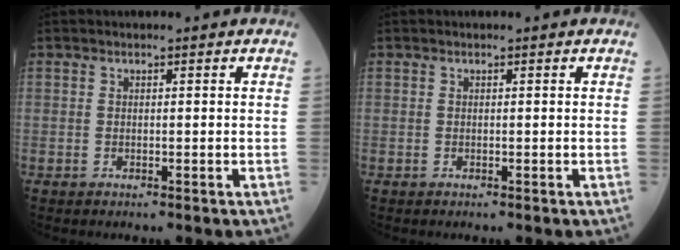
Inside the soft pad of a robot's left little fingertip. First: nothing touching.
{"total": 0.0}